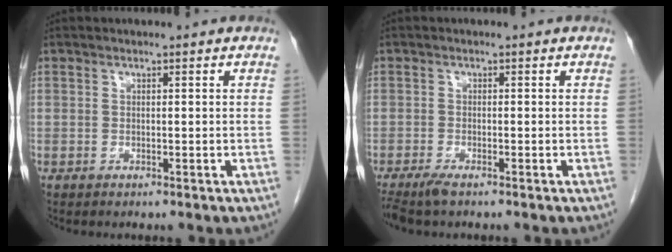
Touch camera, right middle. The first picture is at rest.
{"total": 2.9, "force": [-2.2, 0.3, 1.8], "torque": [-0.034, -0.008, -0.042]}